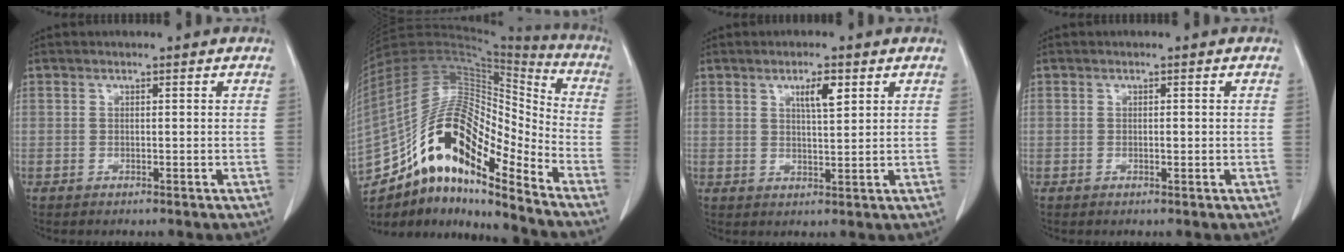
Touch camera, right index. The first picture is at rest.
{"total": 20.6, "force": [-13.0, 5.7, 14.9], "torque": [-0.294, 0.036, -0.224]}
{"total": 3.9, "force": [1.9, 0.7, 3.4], "torque": [-0.059, 0.000, 0.034]}
{"total": 0.7, "force": [-0.1, 0.3, 0.7], "torque": [-0.013, 0.000, -0.001]}